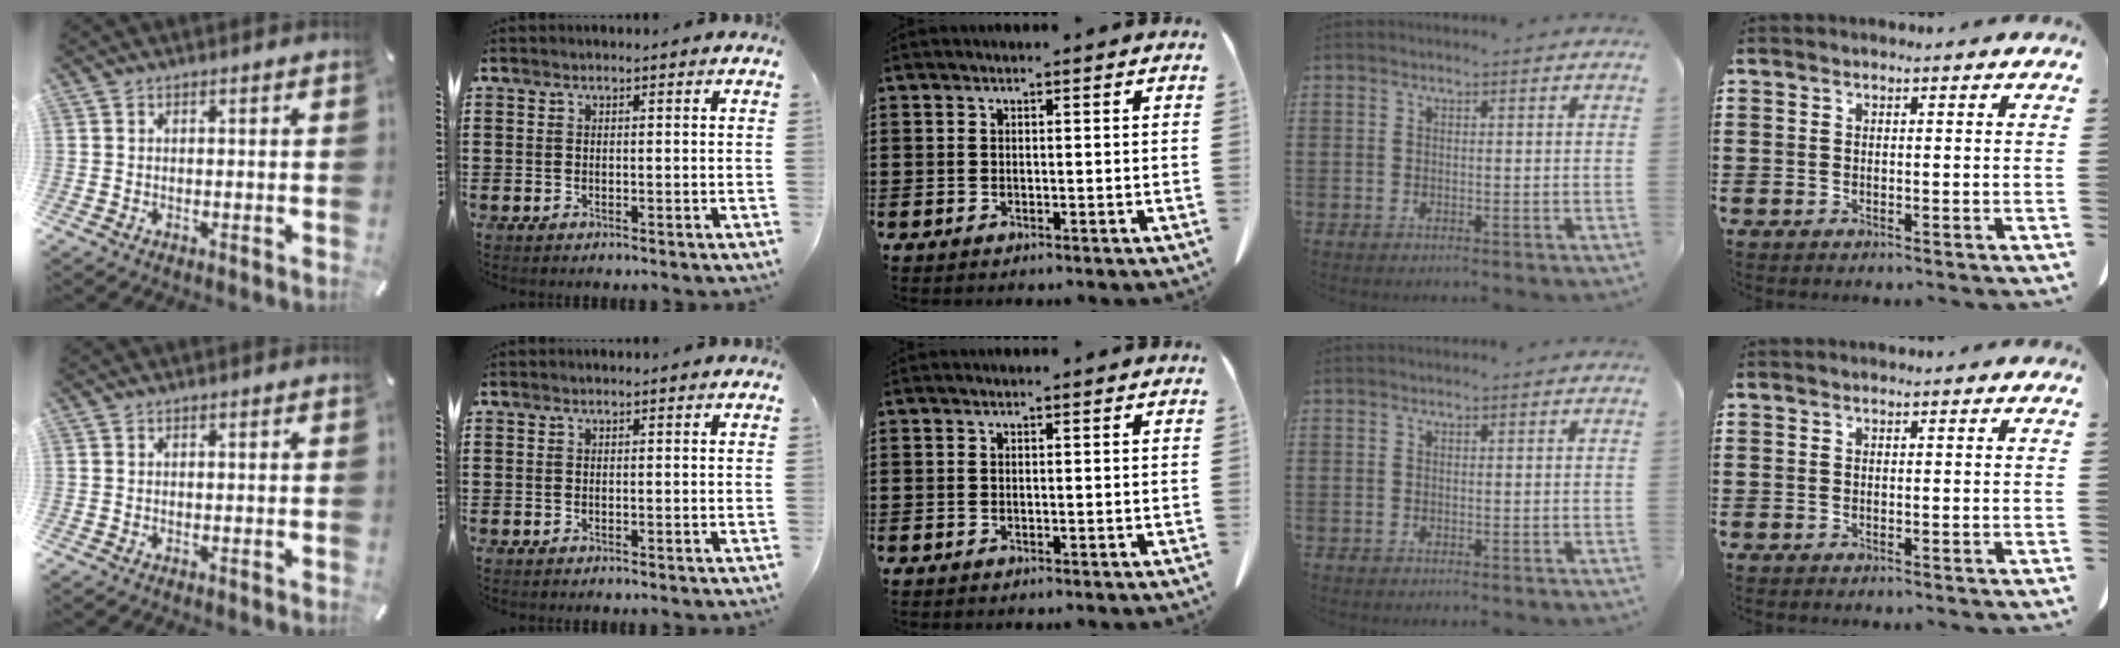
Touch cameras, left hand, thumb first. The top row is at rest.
{}